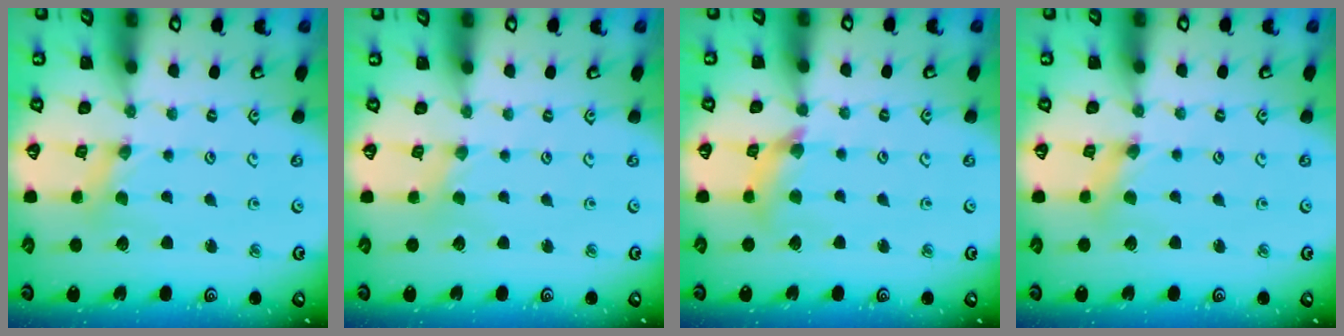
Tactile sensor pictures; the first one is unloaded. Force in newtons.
{"total": 0.0}
{"total": 7.8, "press": 7.8, "slide": 0.8}
{"total": 1.2, "press": 1.1, "slide": 0.2}